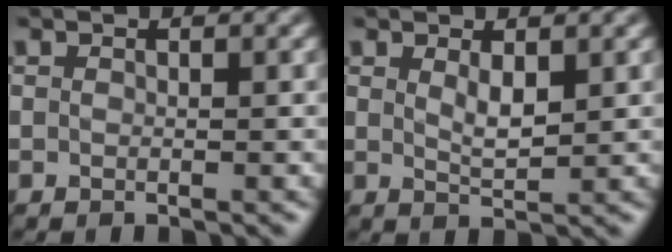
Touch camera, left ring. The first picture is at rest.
{"total": 1.6, "force": [0.5, 0.5, 1.4], "torque": [-0.026, -0.005, 0.014]}